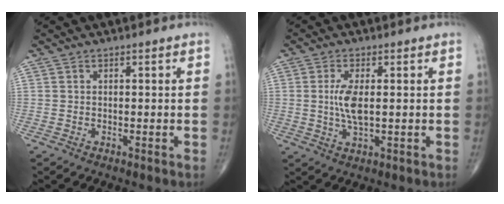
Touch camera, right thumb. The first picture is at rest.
{"total": 5.4, "force": [0.4, 1.9, 5.0], "torque": [-0.111, -0.009, 0.009]}